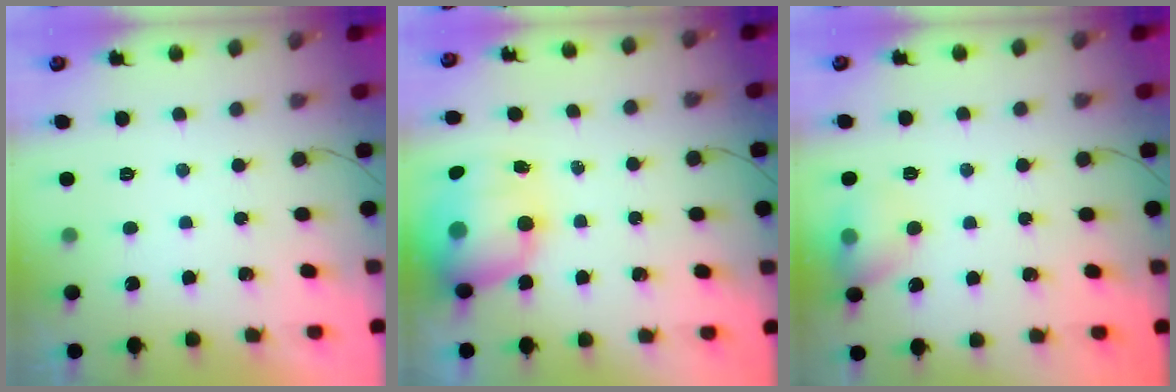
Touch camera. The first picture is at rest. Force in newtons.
{"total": 14.3, "press": 13.8, "slide": 3.9}
{"total": 8.7, "press": 8.5, "slide": 1.4}